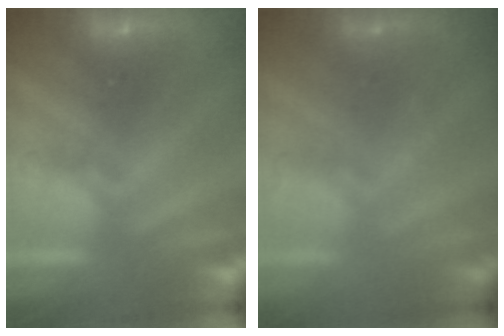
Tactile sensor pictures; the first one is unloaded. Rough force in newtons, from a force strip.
{"total": 1.4}